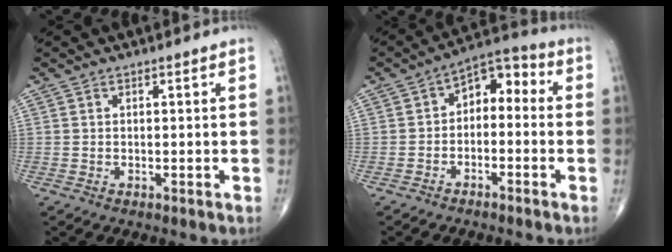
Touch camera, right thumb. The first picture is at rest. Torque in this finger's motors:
{"motor_torque": [-0.16, 0.15, 0.45, -0.06, 0.10]}